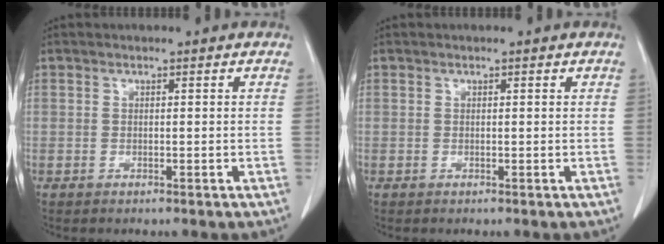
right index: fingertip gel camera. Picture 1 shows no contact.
{"total": 0.0}